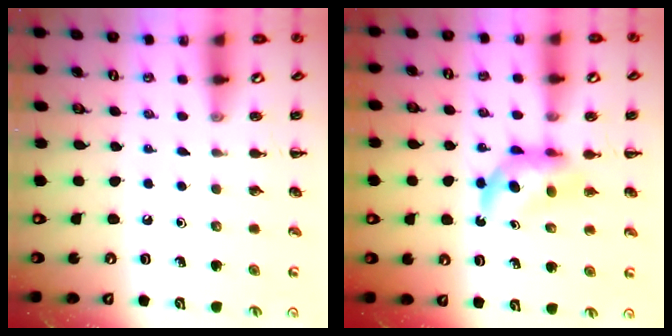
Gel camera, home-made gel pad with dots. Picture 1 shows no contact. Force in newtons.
{"total": 5.8, "press": 5.7, "slide": 1.1}